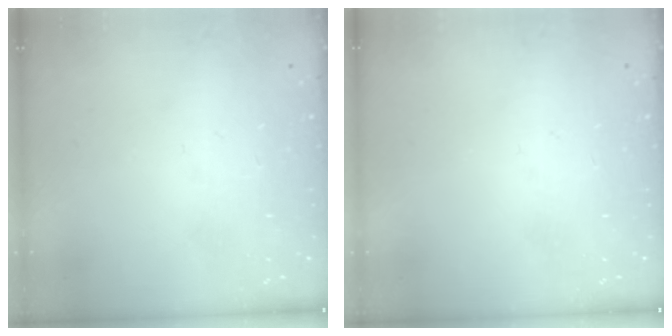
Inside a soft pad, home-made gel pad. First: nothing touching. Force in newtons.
{"total": 0.0}